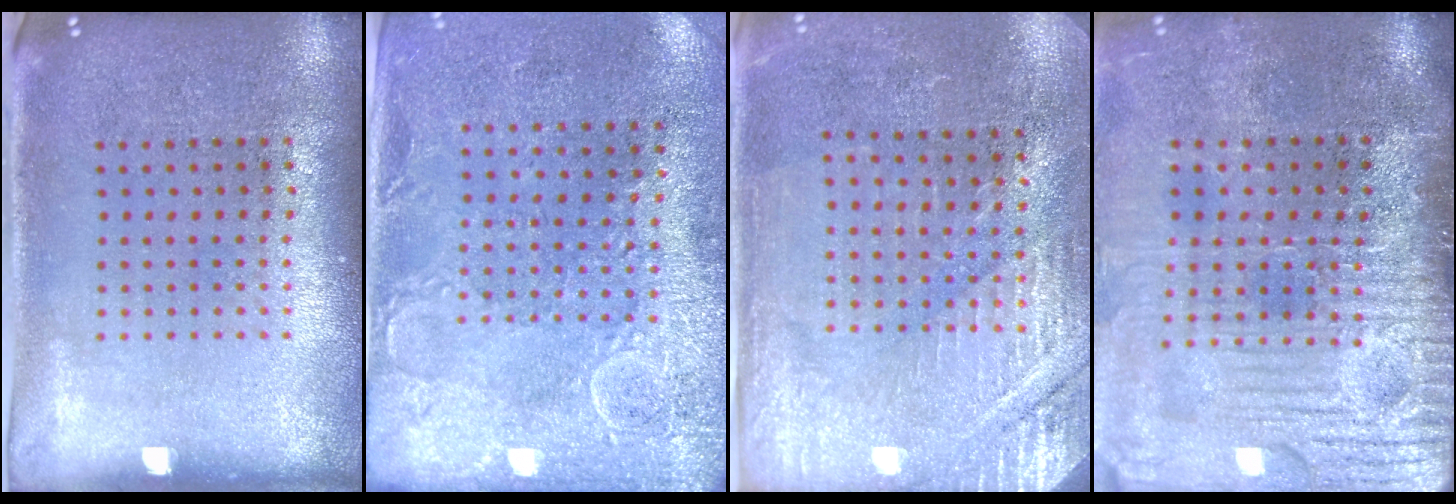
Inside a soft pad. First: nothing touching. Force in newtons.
{"total": 2.9, "press": 2.5, "slide": 1.5}
{"total": 2.9, "press": 2.8, "slide": 0.5}
{"total": 4.7, "press": 4.1, "slide": 2.5}